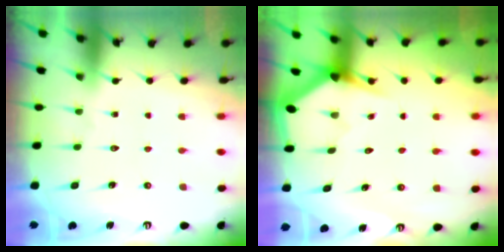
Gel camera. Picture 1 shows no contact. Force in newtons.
{"total": 3.0, "press": 3.0, "slide": 0.1}